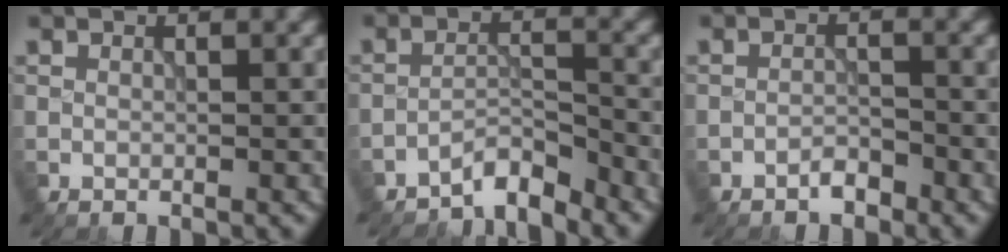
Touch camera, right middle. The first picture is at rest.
{"total": 3.2, "force": [-3.0, 0.4, 0.9], "torque": [-0.012, 0.008, -0.061]}
{"total": 1.4, "force": [-1.2, 0.4, 0.6], "torque": [-0.008, 0.005, -0.025]}